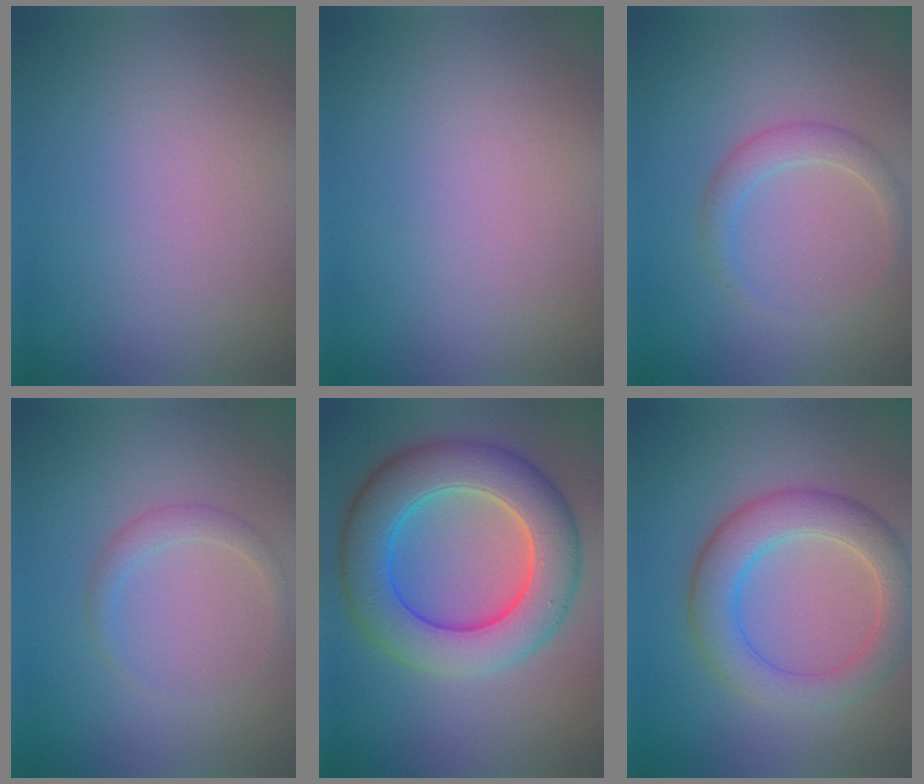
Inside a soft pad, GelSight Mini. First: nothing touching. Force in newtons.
{"total": 0.0}
{"total": 1.9, "press": 1.9, "slide": 0.1}
{"total": 1.4, "press": 1.4, "slide": 0.0}
{"total": 8.9, "press": 8.9, "slide": 0.0}
{"total": 5.3, "press": 5.3, "slide": 0.3}